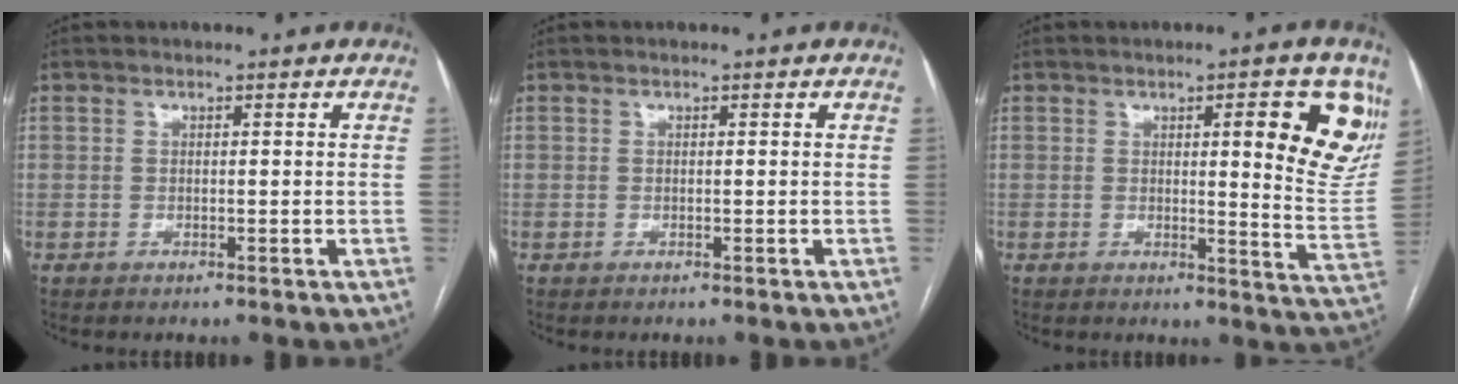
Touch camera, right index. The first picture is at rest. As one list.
[{"total": 0.0}, {"total": 12.0, "force": [5.0, 1.7, 10.7], "torque": [-0.108, -0.022, 0.054]}]